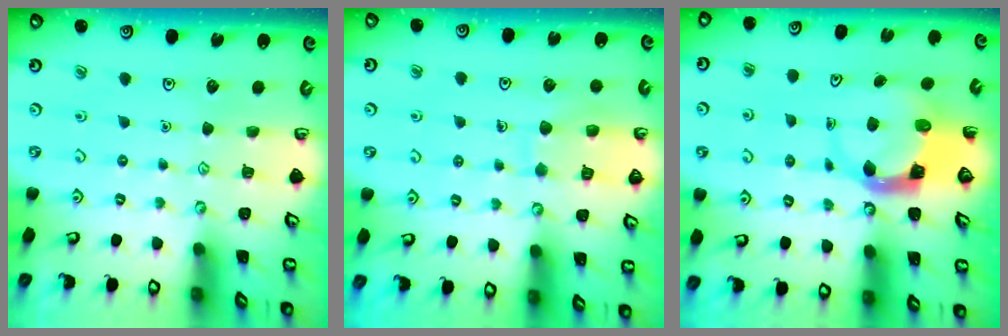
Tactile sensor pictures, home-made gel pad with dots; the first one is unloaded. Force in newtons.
{"total": 8.8, "press": 8.7, "slide": 0.7}
{"total": 3.8, "press": 3.7, "slide": 0.6}